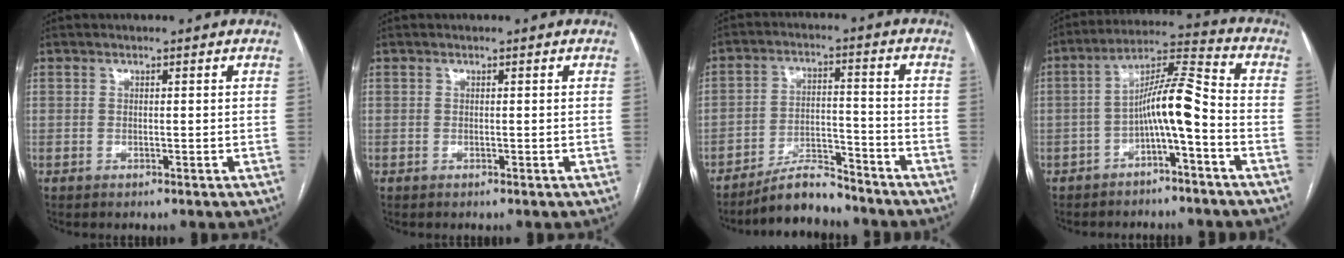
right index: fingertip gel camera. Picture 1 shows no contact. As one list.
[{"total": 0.0}, {"total": 7.4, "force": [-6.8, 1.7, 2.1], "torque": [-0.035, 0.007, -0.118]}, {"total": 8.8, "force": [-2.9, 0.6, 8.3], "torque": [-0.144, 0.033, -0.052]}]